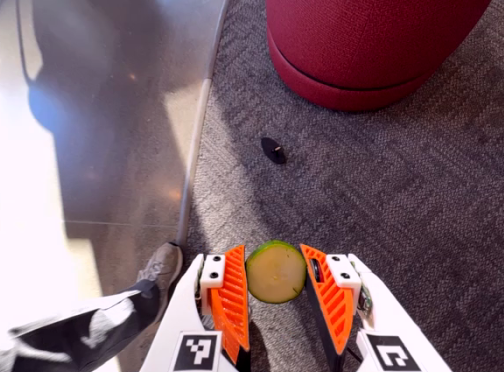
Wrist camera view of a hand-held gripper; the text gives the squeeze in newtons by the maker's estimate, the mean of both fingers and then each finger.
{"total": 9.3, "left": 9.4, "right": 9.1}